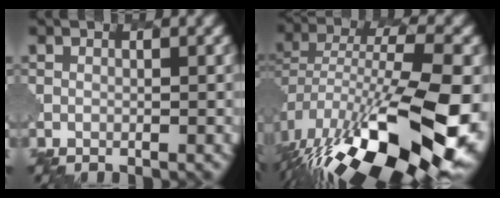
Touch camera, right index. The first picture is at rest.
{"total": 17.3, "force": [-7.0, 7.2, 14.1], "torque": [-0.260, -0.015, -0.106]}